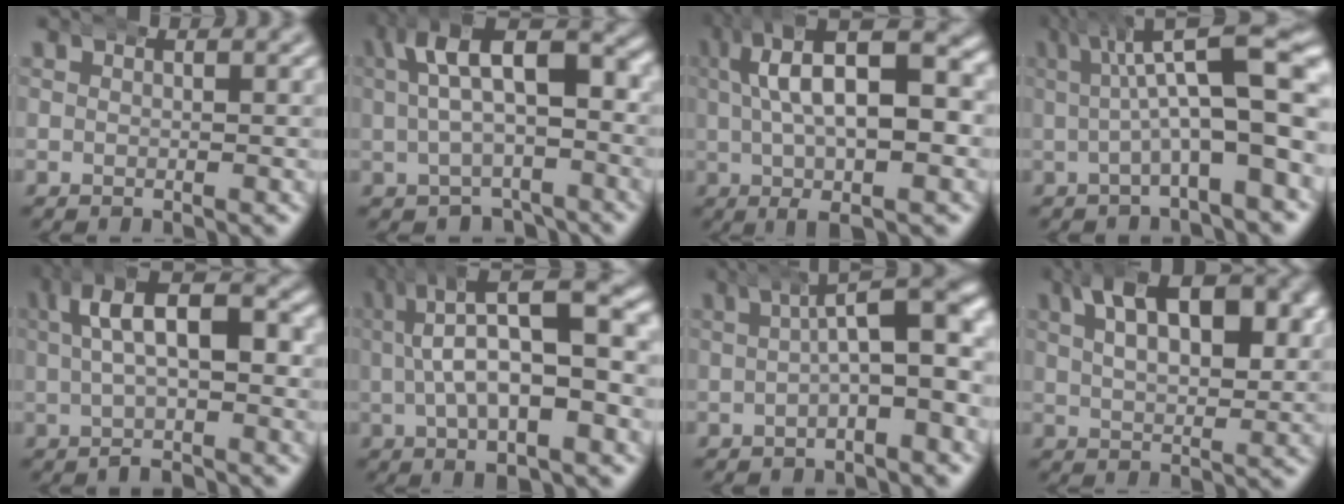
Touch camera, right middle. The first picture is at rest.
{"total": 9.0, "force": [-1.0, 5.6, 6.9], "torque": [-0.094, -0.004, -0.017]}
{"total": 13.9, "force": [2.3, 6.9, 11.9], "torque": [-0.166, 0.024, 0.024]}
{"total": 9.0, "force": [1.2, 3.0, 8.4], "torque": [-0.100, 0.018, 0.011]}
{"total": 8.8, "force": [0.7, 5.1, 7.1], "torque": [-0.097, 0.015, -0.005]}
{"total": 11.8, "force": [1.6, 5.2, 10.5], "torque": [-0.154, 0.014, 0.019]}
{"total": 6.1, "force": [0.3, 2.0, 5.7], "torque": [-0.062, 0.003, 0.003]}
{"total": 8.9, "force": [3.7, 4.4, 6.8], "torque": [-0.091, 0.013, 0.054]}